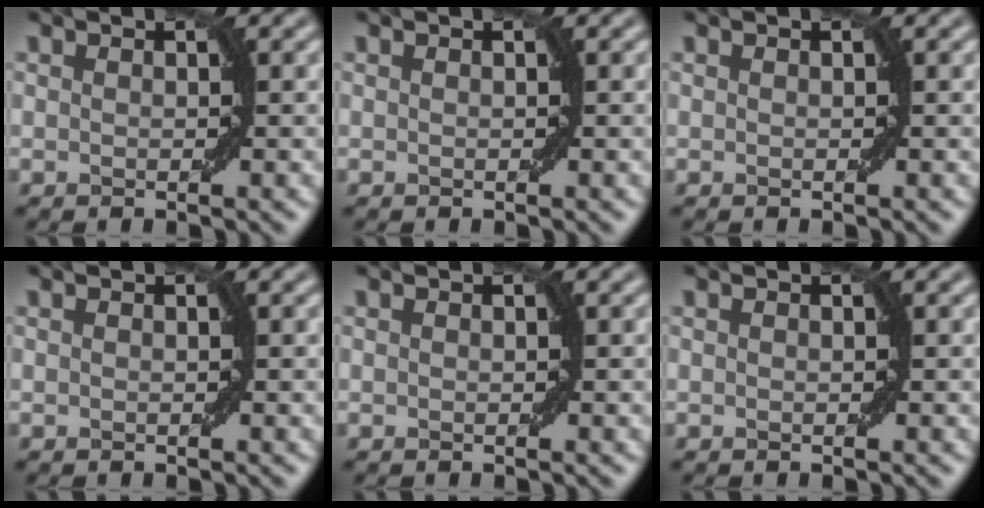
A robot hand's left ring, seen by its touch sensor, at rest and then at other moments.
{"total": 0.0}
{"total": 0.0}
{"total": 0.0}
{"total": 0.0}
{"total": 0.0}